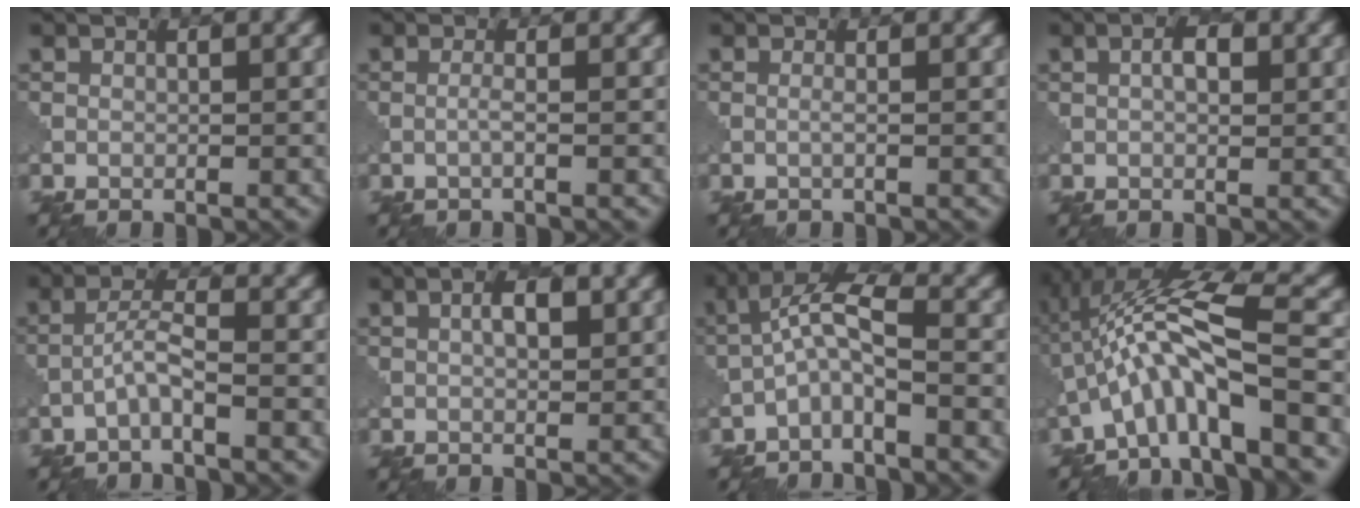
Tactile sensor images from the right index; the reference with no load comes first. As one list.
[{"total": 1.0, "force": [-0.4, 0.1, 0.9], "torque": [-0.018, 0.001, -0.010]}, {"total": 0.7, "force": [-0.2, 0.1, 0.6], "torque": [-0.013, -0.003, -0.008]}, {"total": 2.1, "force": [0.4, 1.1, 1.7], "torque": [-0.031, 0.003, 0.006]}, {"total": 2.5, "force": [-1.5, 0.2, 1.9], "torque": [-0.041, 0.011, -0.035]}, {"total": 2.6, "force": [0.7, 1.1, 2.2], "torque": [-0.042, 0.003, 0.013]}, {"total": 4.2, "force": [-1.8, 1.1, 3.7], "torque": [-0.073, 0.014, -0.044]}, {"total": 8.0, "force": [-2.4, 1.4, 7.5], "torque": [-0.135, 0.026, -0.049]}]